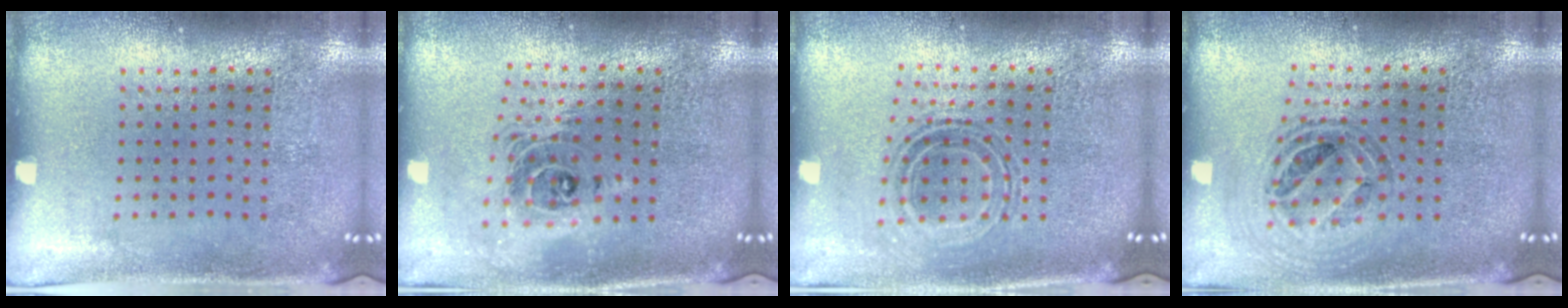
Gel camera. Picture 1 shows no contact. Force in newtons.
{"total": 2.0, "press": 1.5, "slide": 1.3}
{"total": 0.8, "press": 0.7, "slide": 0.3}
{"total": 0.9, "press": 0.9, "slide": 0.0}